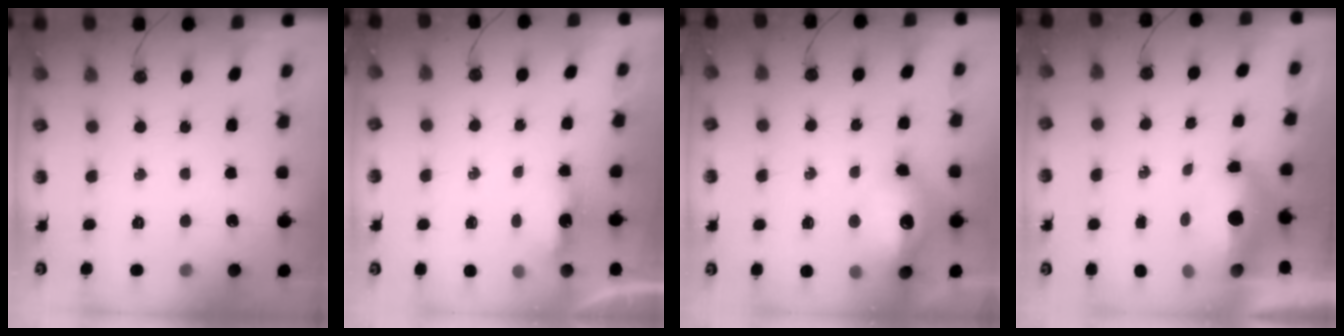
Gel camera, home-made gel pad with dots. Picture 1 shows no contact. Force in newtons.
{"total": 3.4, "press": 3.4, "slide": 0.5}
{"total": 15.2, "press": 15.1, "slide": 1.3}
{"total": 14.7, "press": 9.3, "slide": 11.4}